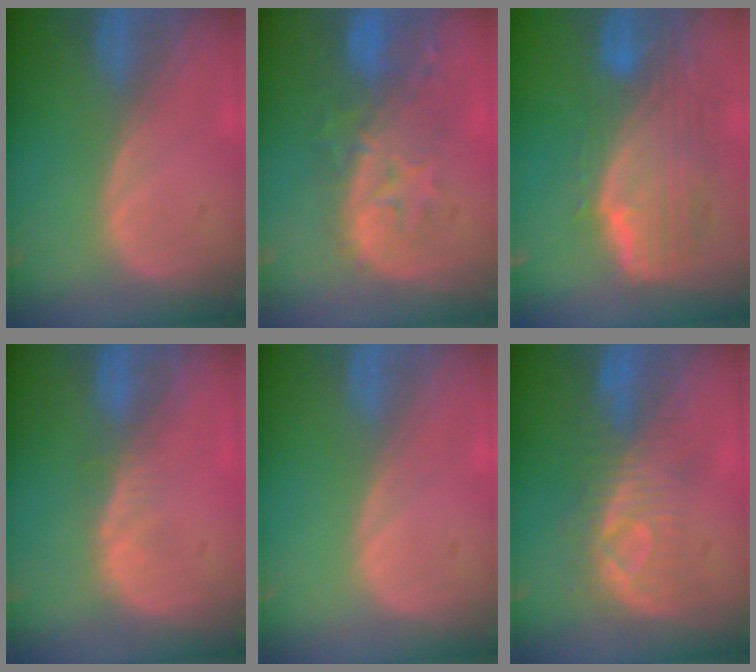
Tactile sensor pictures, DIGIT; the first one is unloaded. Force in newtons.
{"total": 9.9, "press": 8.7, "slide": 4.7}
{"total": 10.0, "press": 8.9, "slide": 4.6}
{"total": 2.3, "press": 1.9, "slide": 1.4}
{"total": 0.0}
{"total": 8.2, "press": 7.4, "slide": 3.6}